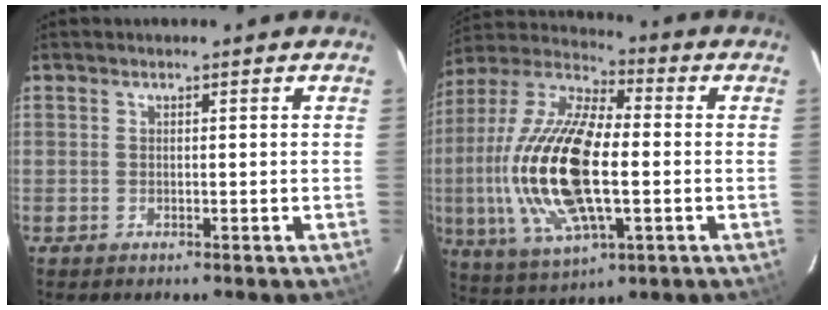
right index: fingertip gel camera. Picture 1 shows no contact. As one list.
[{"total": 22.4, "force": [-2.2, 9.0, 20.4], "torque": [-0.425, -0.006, -0.043]}]